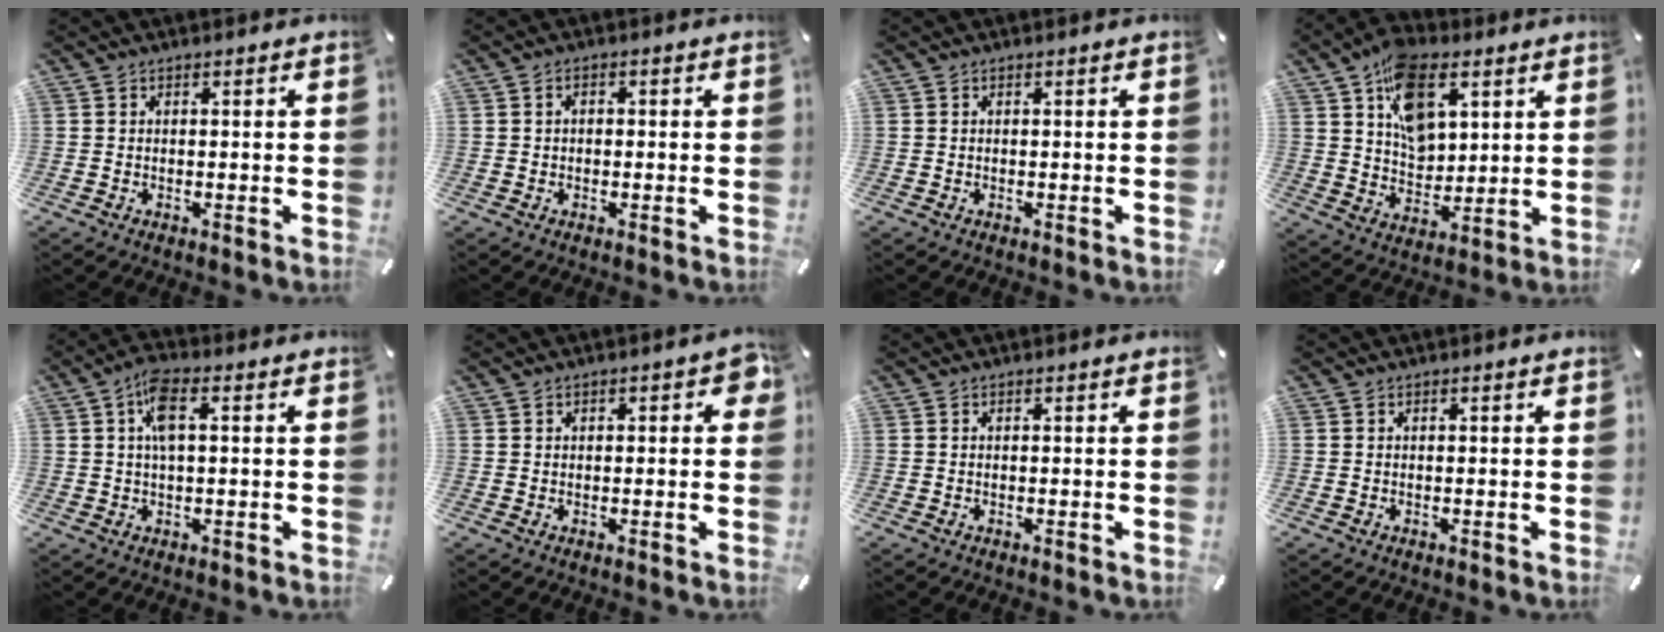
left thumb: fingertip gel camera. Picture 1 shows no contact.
{"total": 1.5, "force": [0.0, 1.1, 1.1], "torque": [-0.020, 0.005, -0.003]}
{"total": 0.0}
{"total": 13.7, "force": [6.6, 8.8, 8.1], "torque": [-0.137, -0.016, 0.124]}
{"total": 6.5, "force": [1.2, 2.5, 5.8], "torque": [-0.114, 0.011, 0.022]}
{"total": 2.9, "force": [0.6, 1.6, 2.3], "torque": [-0.029, 0.004, 0.005]}
{"total": 0.0}
{"total": 0.0}